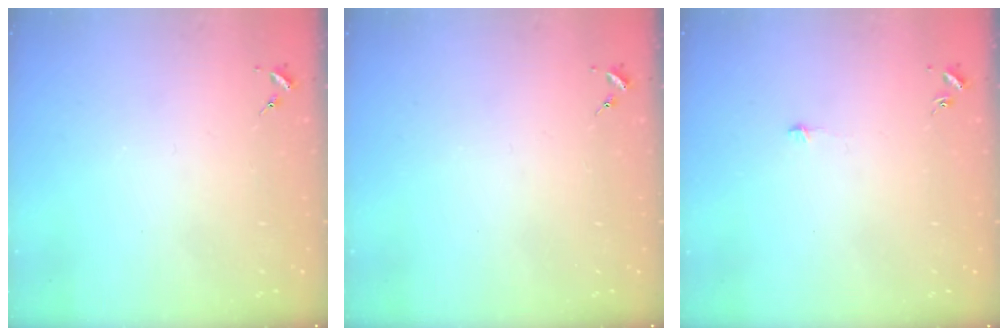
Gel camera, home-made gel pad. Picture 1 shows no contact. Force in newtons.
{"total": 0.0}
{"total": 3.1, "press": 3.1, "slide": 0.3}